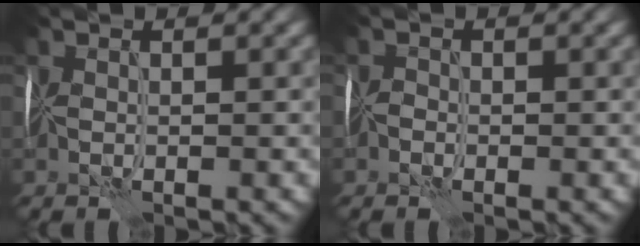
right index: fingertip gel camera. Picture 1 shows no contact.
{"total": 0.9, "force": [-0.7, 0.4, -0.4], "torque": [0.005, 0.004, -0.017]}